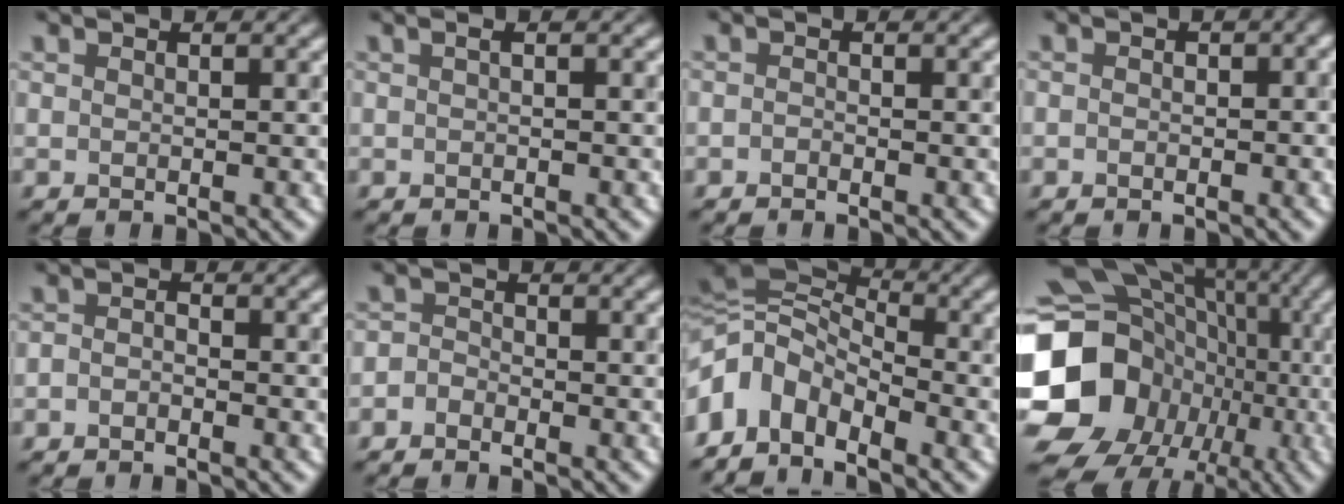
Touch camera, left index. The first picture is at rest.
{"total": 0.8, "force": [0.0, 0.0, 0.8], "torque": [-0.020, 0.001, -0.001]}
{"total": 0.6, "force": [-0.6, 0.1, 0.0], "torque": [-0.002, -0.004, -0.013]}
{"total": 2.2, "force": [-0.3, 1.4, 1.6], "torque": [-0.014, -0.002, -0.008]}
{"total": 1.1, "force": [-1.0, 0.5, 0.4], "torque": [-0.009, 0.001, -0.021]}
{"total": 1.4, "force": [-1.1, 0.8, 0.2], "torque": [0.009, 0.004, -0.027]}
{"total": 7.6, "force": [-3.2, 4.8, 4.9], "torque": [-0.089, 0.009, -0.084]}
{"total": 20.7, "force": [-4.3, 17.7, 9.9], "torque": [-0.184, -0.005, -0.098]}